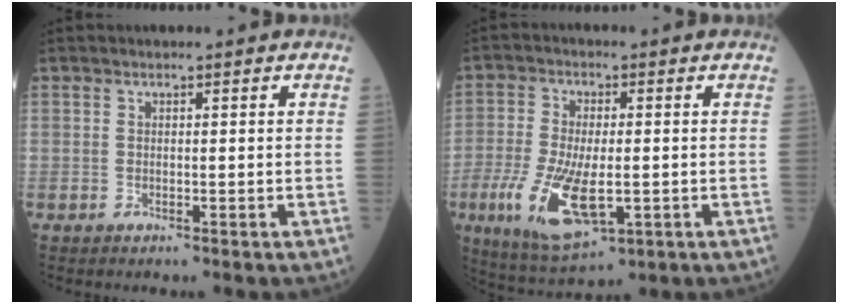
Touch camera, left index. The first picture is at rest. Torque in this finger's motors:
{"motor_torque": [1.73, 0.41, 0.65, 0.21]}